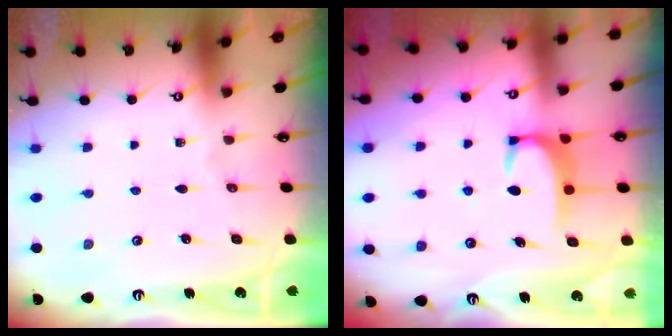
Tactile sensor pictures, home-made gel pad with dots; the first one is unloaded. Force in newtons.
{"total": 2.7, "press": 2.7, "slide": 0.5}